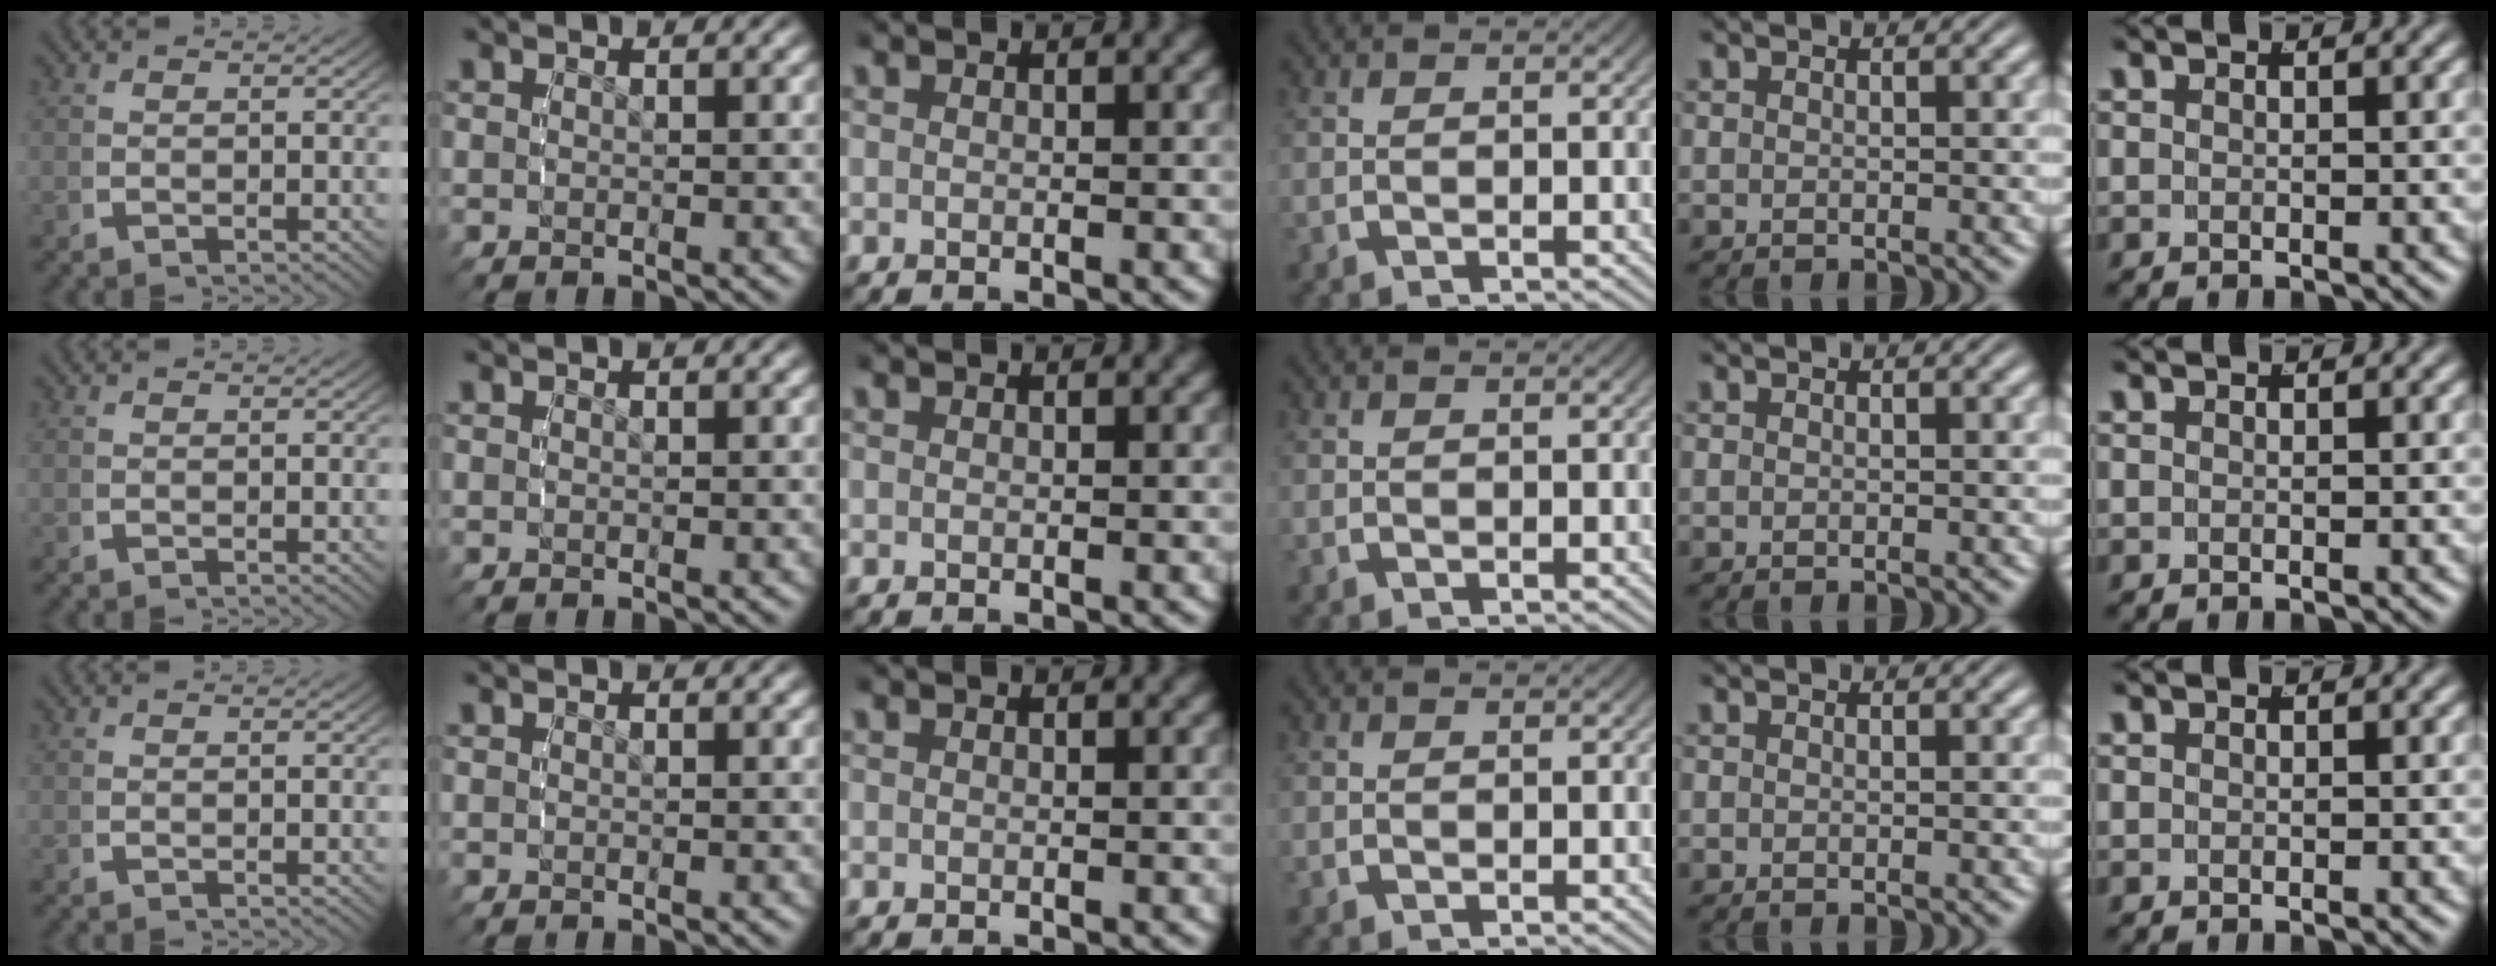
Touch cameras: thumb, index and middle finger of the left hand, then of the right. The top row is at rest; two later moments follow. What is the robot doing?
{"motion": "reach", "object": "velcro strap"}